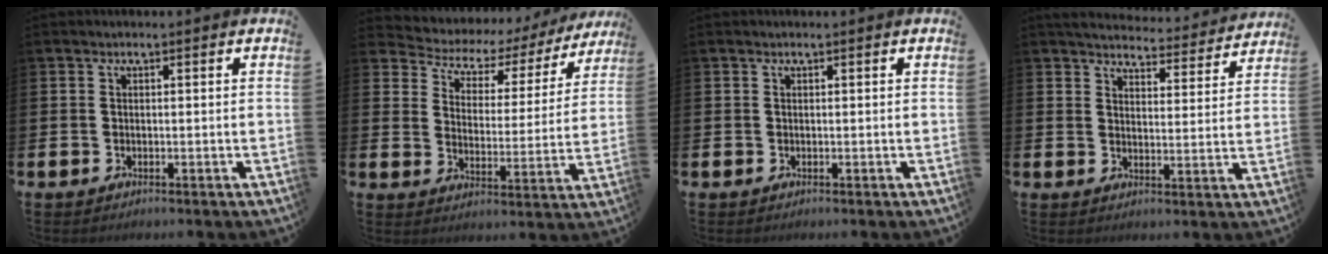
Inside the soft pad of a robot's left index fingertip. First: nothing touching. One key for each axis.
{"total": 4.5, "fx": 3.6, "fy": 2.5, "fz": 0.8, "tx": -0.046, "ty": -0.028, "tz": 0.053}
{"total": 0.0}
{"total": 4.6, "fx": 4.5, "fy": 0.7, "fz": 0.4, "tx": -0.014, "ty": -0.039, "tz": 0.074}